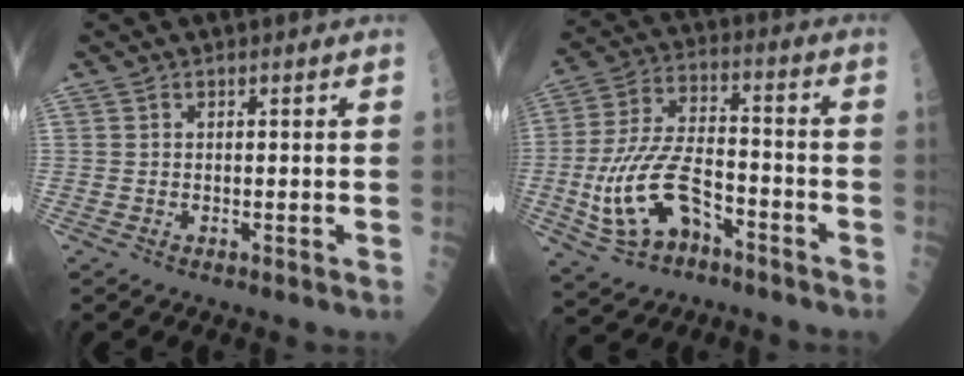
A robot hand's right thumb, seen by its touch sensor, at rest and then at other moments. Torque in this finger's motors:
{"motor_torque": [1.49, 1.33, 1.25, -0.52, 0.40]}